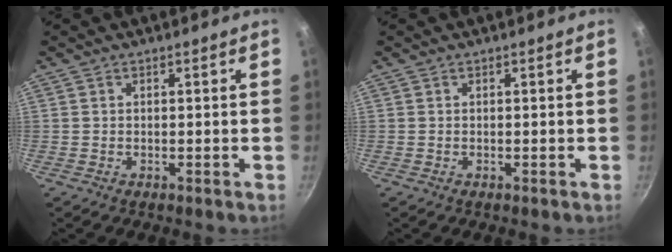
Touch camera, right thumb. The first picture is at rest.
{"total": 0.0}